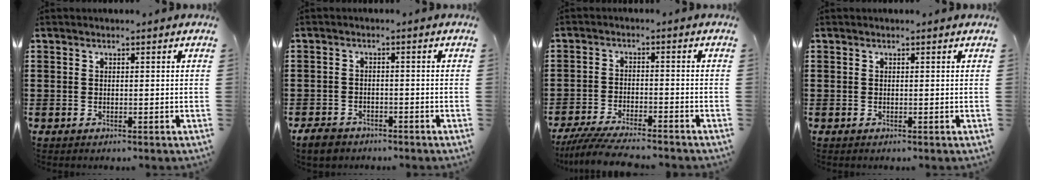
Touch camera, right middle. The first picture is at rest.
{"total": 2.8, "force": [-2.5, 1.0, 0.8], "torque": [-0.025, 0.001, -0.055]}
{"total": 5.2, "force": [-4.9, 0.3, 1.9], "torque": [-0.043, -0.010, -0.097]}
{"total": 0.0}